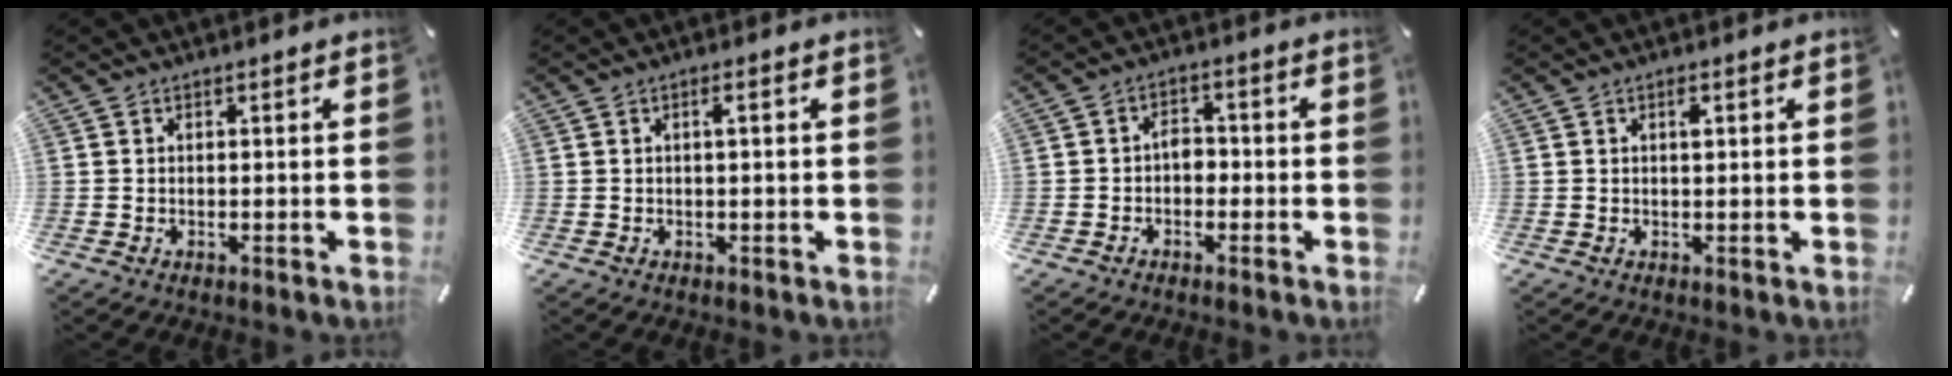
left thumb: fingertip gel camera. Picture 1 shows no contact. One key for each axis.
{"total": 2.0, "fx": 0.4, "fy": 0.4, "fz": 1.9, "tx": -0.037, "ty": 0.003, "tz": 0.004}
{"total": 3.2, "fx": -1.2, "fy": 2.2, "fz": 1.9, "tx": -0.036, "ty": 0.015, "tz": -0.024}
{"total": 1.6, "fx": 0.5, "fy": 0.6, "fz": 1.4, "tx": -0.022, "ty": 0.000, "tz": 0.006}